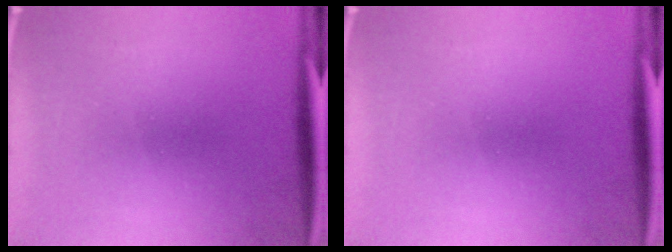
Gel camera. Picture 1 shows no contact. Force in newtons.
{"total": 0.0}